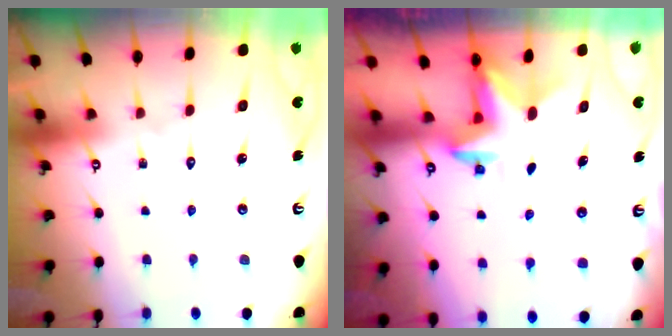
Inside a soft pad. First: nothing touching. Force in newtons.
{"total": 2.5, "press": 2.5, "slide": 0.4}